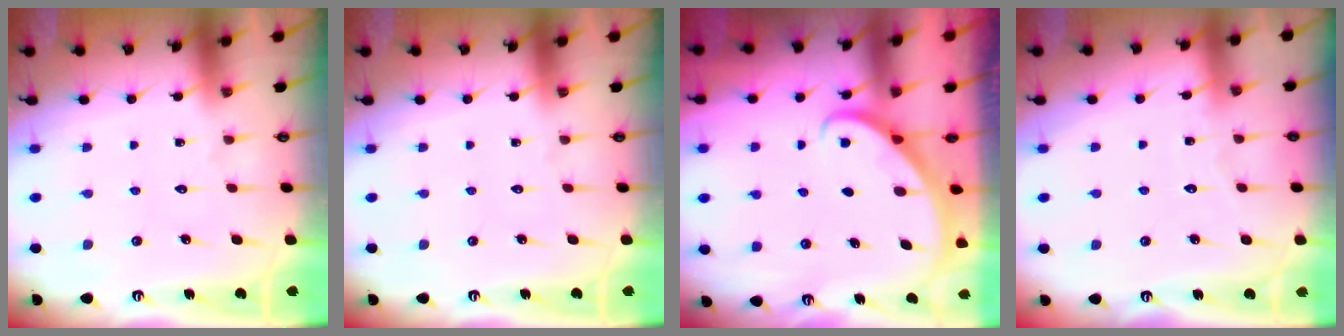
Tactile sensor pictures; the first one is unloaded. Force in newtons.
{"total": 0.0}
{"total": 2.8, "press": 2.8, "slide": 0.2}
{"total": 3.5, "press": 3.5, "slide": 0.4}